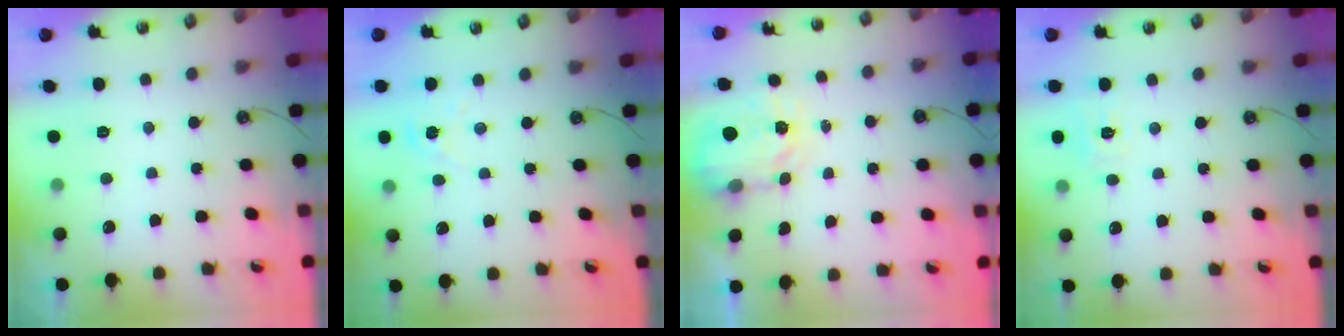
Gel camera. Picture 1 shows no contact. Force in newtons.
{"total": 4.9, "press": 4.9, "slide": 0.5}
{"total": 3.7, "press": 3.7, "slide": 0.4}
{"total": 7.4, "press": 7.4, "slide": 0.8}